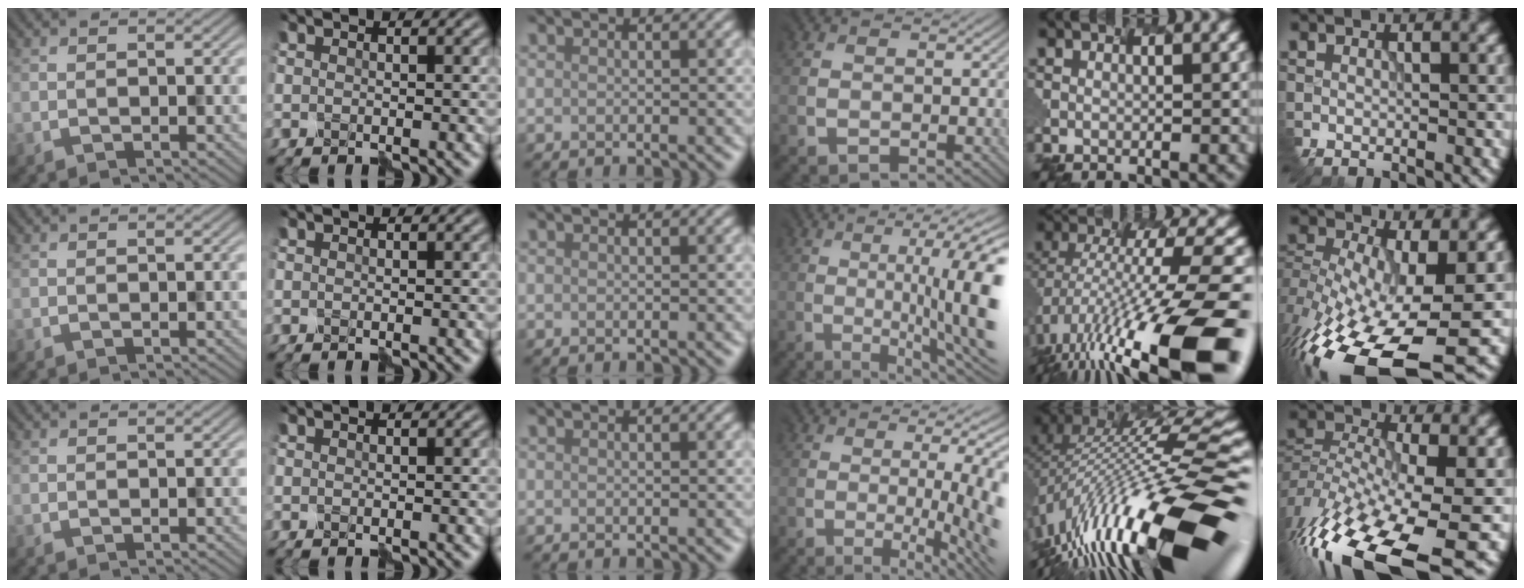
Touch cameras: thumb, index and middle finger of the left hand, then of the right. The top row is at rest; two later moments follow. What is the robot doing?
{"motion": "shake", "object": "plastic piggy bank"}